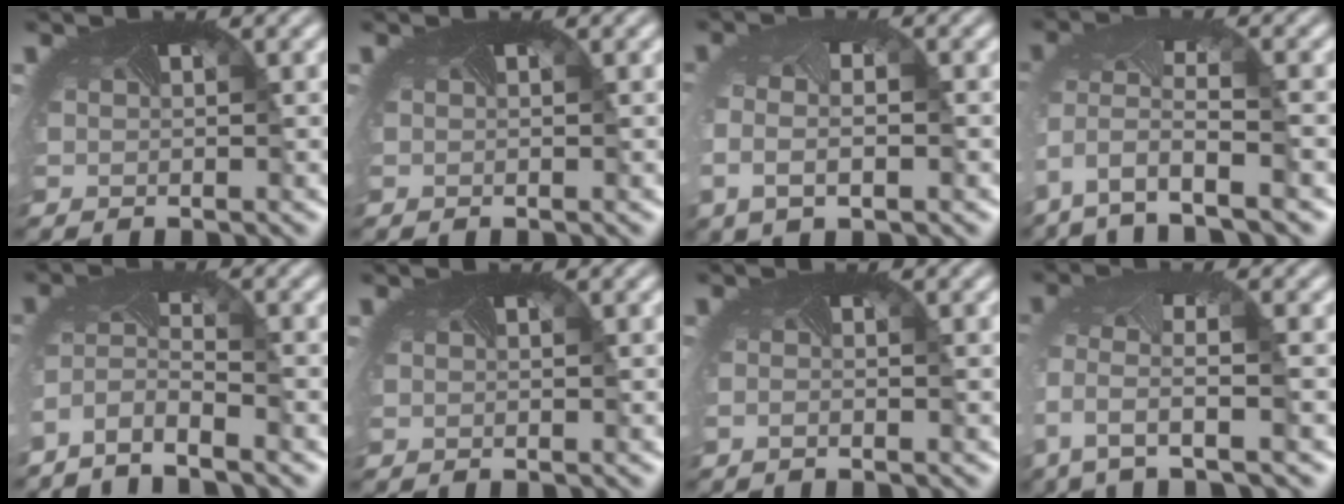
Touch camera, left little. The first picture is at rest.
{"total": 0.0}
{"total": 3.4, "force": [-0.9, 1.8, 2.7], "torque": [-0.078, -0.015, -0.008]}
{"total": 5.8, "force": [-3.1, 2.1, 4.4], "torque": [-0.125, -0.028, -0.053]}
{"total": 3.4, "force": [-3.1, 0.2, 1.2], "torque": [-0.045, -0.018, -0.063]}
{"total": 0.0}
{"total": 0.8, "force": [-0.7, -0.2, 0.0], "torque": [-0.005, -0.011, -0.010]}
{"total": 4.2, "force": [-1.9, 1.5, 3.4], "torque": [-0.102, -0.018, -0.037]}